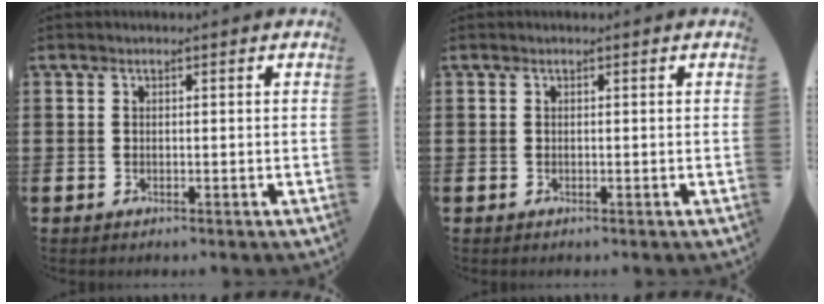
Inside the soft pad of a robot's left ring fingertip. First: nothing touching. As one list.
[{"total": 0.0}]